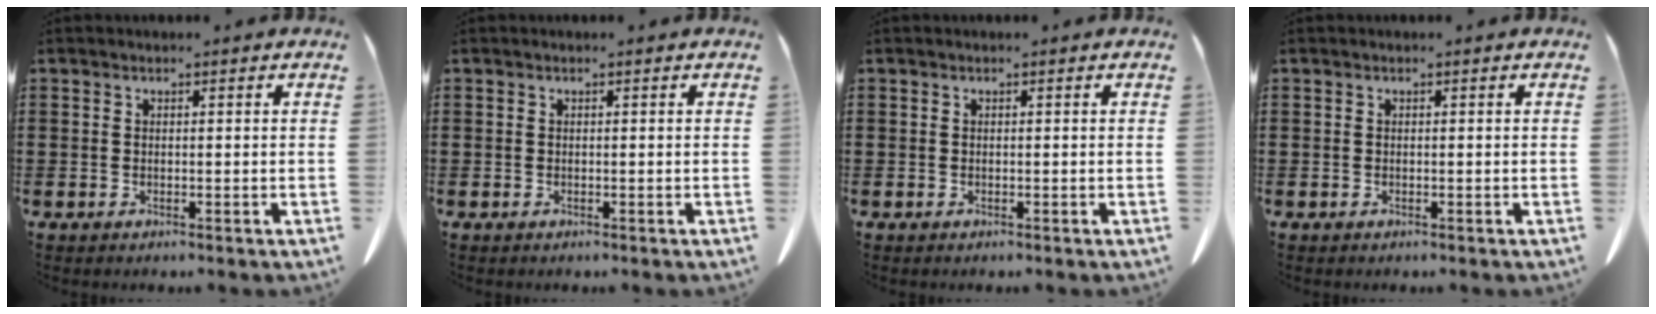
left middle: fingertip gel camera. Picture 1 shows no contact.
{"total": 0.0}
{"total": 0.0}
{"total": 0.0}